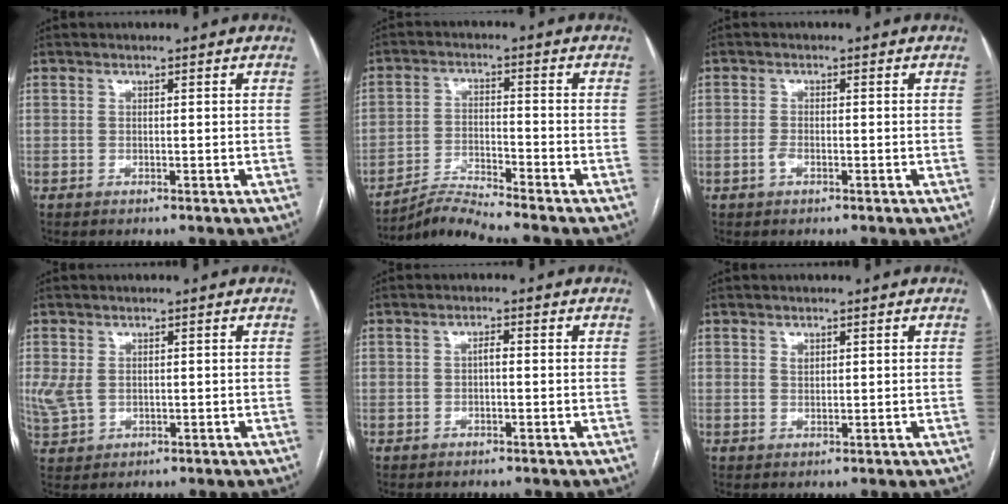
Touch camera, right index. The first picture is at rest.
{"total": 5.7, "force": [-5.3, -2.0, 0.5], "torque": [-0.024, -0.018, -0.099]}
{"total": 1.2, "force": [-0.6, 0.6, 0.9], "torque": [-0.019, 0.001, -0.011]}
{"total": 4.3, "force": [0.4, 3.2, 2.8], "torque": [-0.080, 0.005, 0.022]}
{"total": 1.2, "force": [-0.2, 0.4, 1.1], "torque": [-0.018, 0.004, -0.003]}
{"total": 1.0, "force": [0.6, 0.6, 0.5], "torque": [-0.008, -0.001, 0.012]}